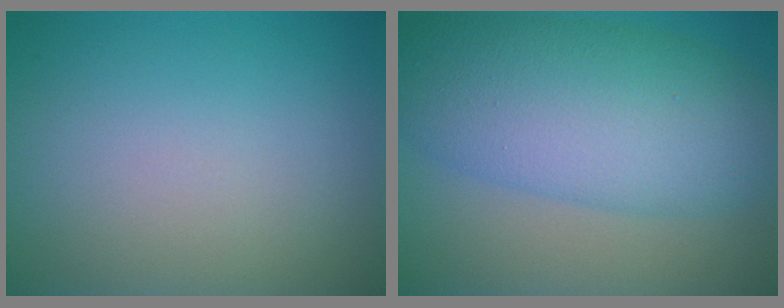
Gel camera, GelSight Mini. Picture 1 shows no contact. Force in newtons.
{"total": 10.0, "press": 10.0, "slide": 0.3}